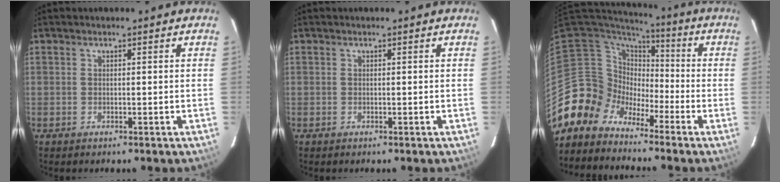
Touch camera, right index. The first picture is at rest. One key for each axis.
{"total": 0.0}
{"total": 8.3, "fx": -5.5, "fy": 6.2, "fz": -0.5, "tx": -0.004, "ty": 0.042, "tz": -0.126}